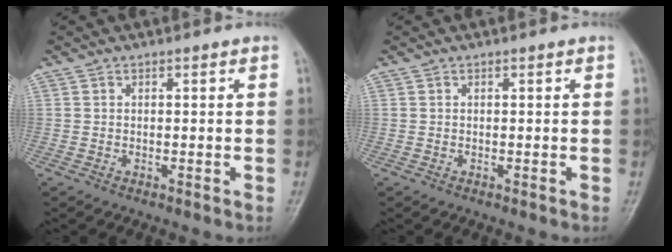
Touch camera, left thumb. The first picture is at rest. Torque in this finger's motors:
{"motor_torque": [0.00, 0.00, 0.00, 0.00, 0.00]}